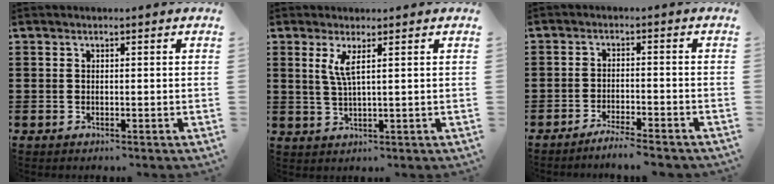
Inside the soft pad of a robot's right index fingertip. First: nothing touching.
{"total": 3.3, "force": [1.3, 0.0, 3.0], "torque": [-0.067, -0.004, 0.022]}
{"total": 3.0, "force": [-2.9, -0.3, 0.8], "torque": [-0.016, 0.000, -0.058]}